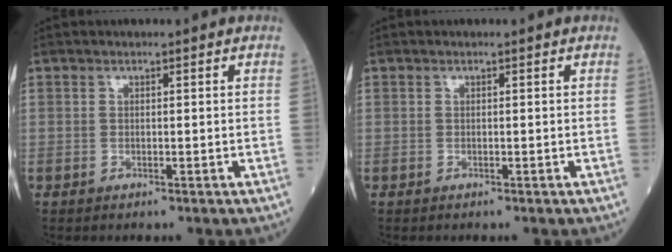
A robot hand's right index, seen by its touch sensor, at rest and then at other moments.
{"total": 0.0}